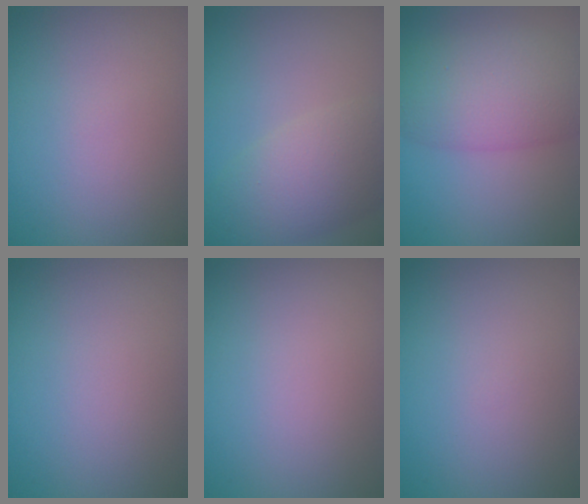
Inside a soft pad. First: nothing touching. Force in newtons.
{"total": 6.3, "press": 6.2, "slide": 0.5}
{"total": 8.3, "press": 8.3, "slide": 0.2}
{"total": 0.0}
{"total": 0.0}
{"total": 0.0}